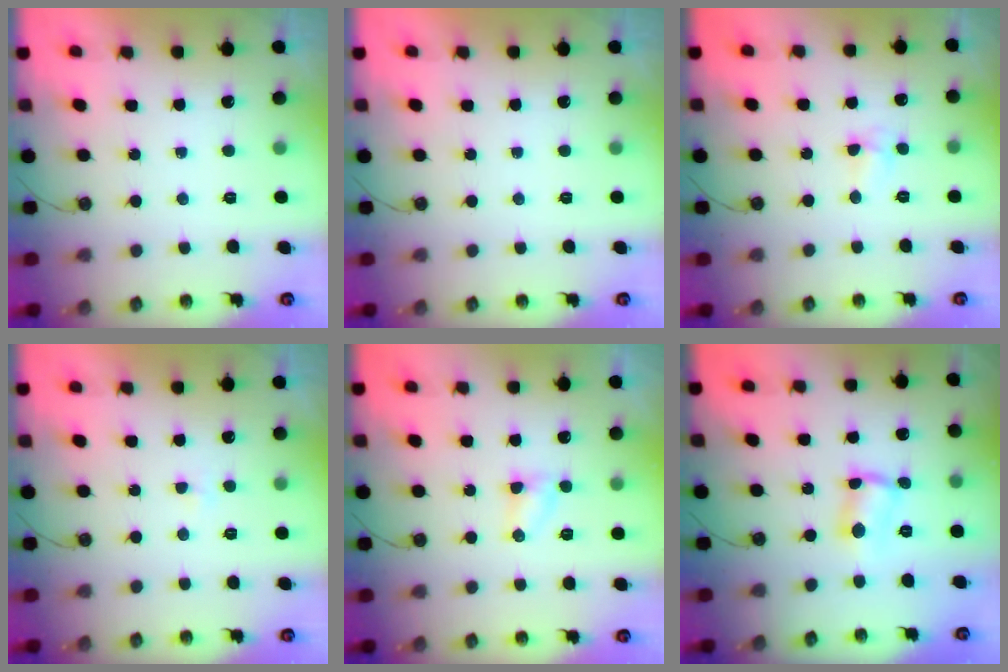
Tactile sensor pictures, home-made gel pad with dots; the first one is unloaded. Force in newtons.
{"total": 0.0}
{"total": 5.0, "press": 5.0, "slide": 0.6}
{"total": 2.1, "press": 1.6, "slide": 1.2}
{"total": 3.0, "press": 3.0, "slide": 0.4}
{"total": 2.9, "press": 2.9, "slide": 0.4}